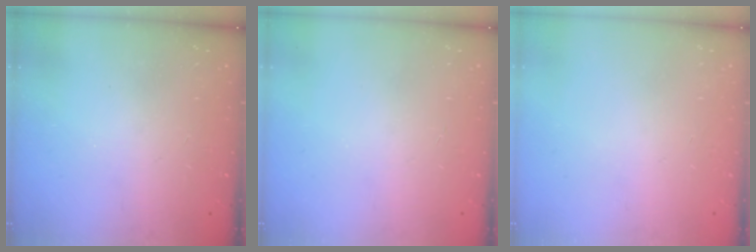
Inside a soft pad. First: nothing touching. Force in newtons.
{"total": 0.0}
{"total": 0.0}